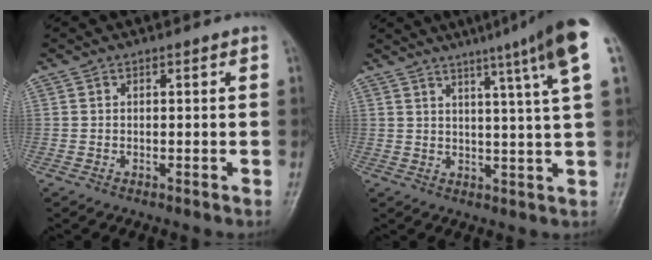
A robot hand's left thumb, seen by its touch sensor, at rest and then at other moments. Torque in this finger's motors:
{"motor_torque": [0.66, 0.49, 1.51, -1.26, 0.15]}